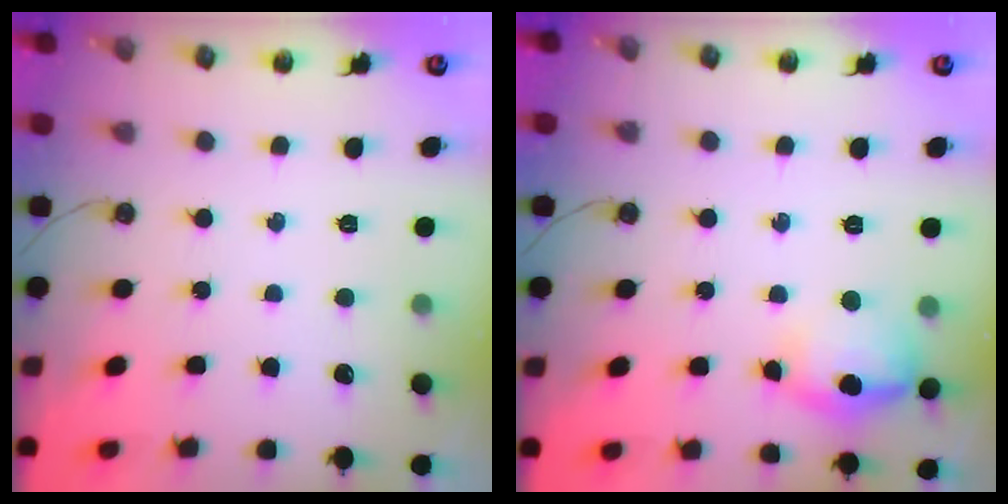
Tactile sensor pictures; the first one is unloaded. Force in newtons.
{"total": 18.4, "press": 13.5, "slide": 12.5}